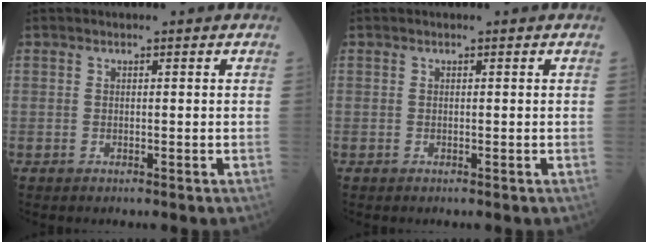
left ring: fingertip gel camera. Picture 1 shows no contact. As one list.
[{"total": 0.0}]